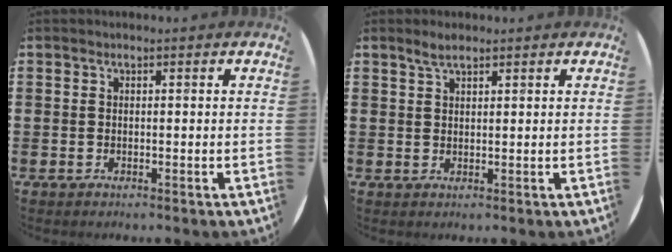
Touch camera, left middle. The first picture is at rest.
{"total": 2.0, "force": [1.7, 0.5, 1.1], "torque": [-0.014, 0.002, 0.028]}